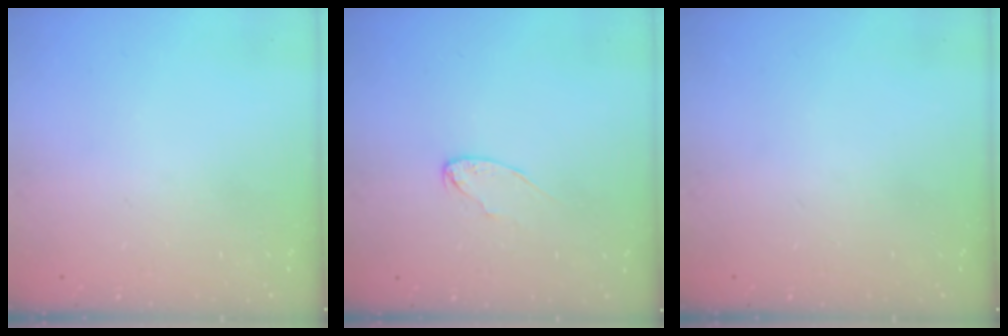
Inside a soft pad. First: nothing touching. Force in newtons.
{"total": 3.9, "press": 3.9, "slide": 0.3}
{"total": 0.0}